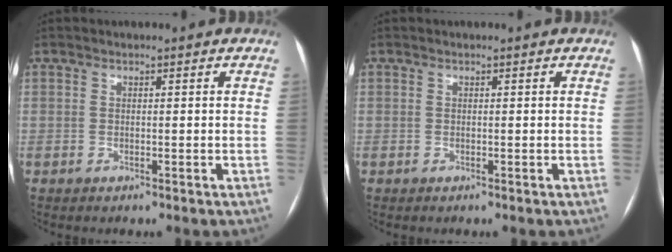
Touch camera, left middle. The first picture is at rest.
{"total": 0.0}